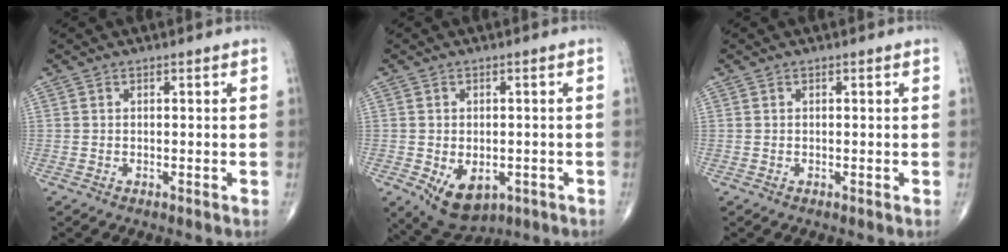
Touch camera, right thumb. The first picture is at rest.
{"total": 8.6, "force": [-2.9, 5.5, 5.9], "torque": [-0.076, 0.001, -0.030]}
{"total": 0.0}